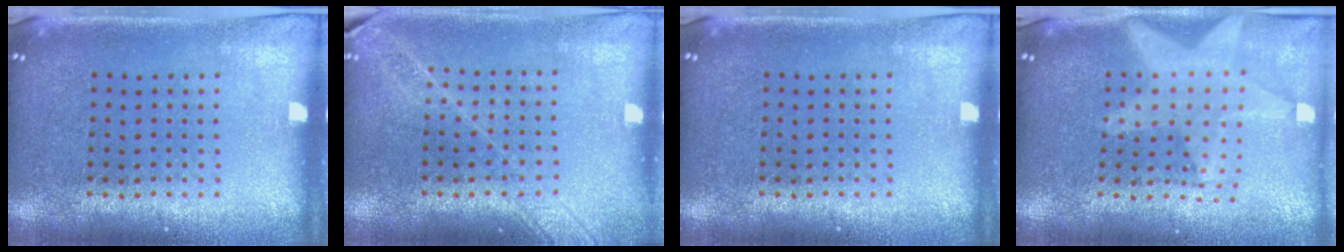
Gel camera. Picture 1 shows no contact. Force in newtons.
{"total": 1.7, "press": 1.4, "slide": 0.9}
{"total": 0.0}
{"total": 2.2, "press": 1.8, "slide": 1.2}